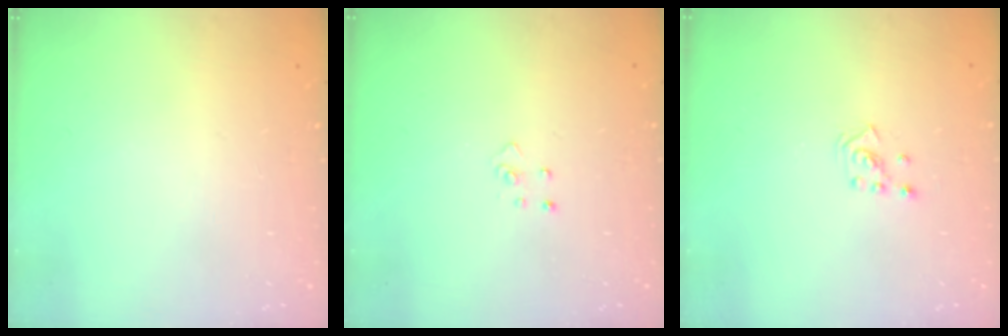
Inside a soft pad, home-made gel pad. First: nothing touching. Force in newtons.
{"total": 3.2, "press": 3.2, "slide": 0.2}
{"total": 2.1, "press": 1.9, "slide": 0.8}